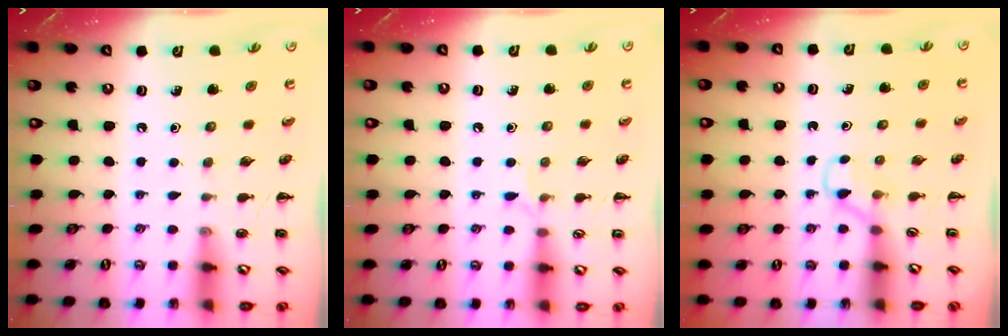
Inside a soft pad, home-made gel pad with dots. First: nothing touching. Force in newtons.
{"total": 4.4, "press": 4.1, "slide": 1.5}
{"total": 3.2, "press": 3.0, "slide": 1.2}